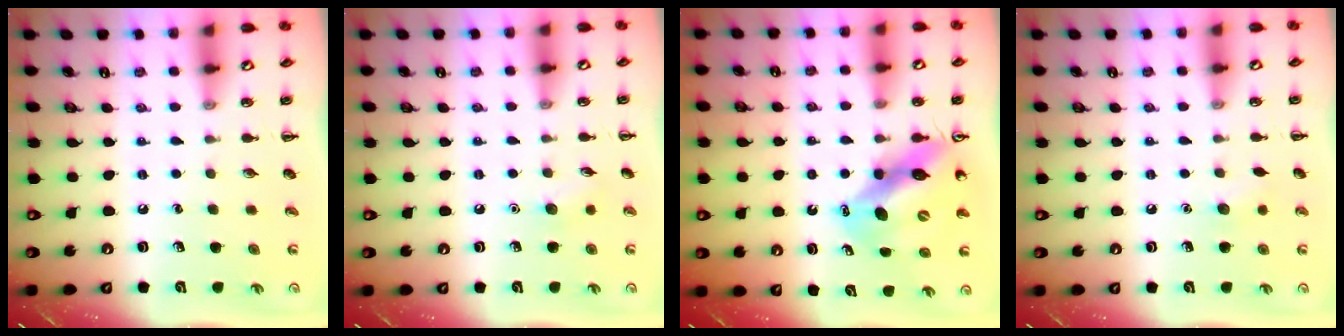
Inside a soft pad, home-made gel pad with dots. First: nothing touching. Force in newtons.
{"total": 6.0, "press": 5.8, "slide": 1.6}
{"total": 11.0, "press": 10.5, "slide": 3.4}
{"total": 4.9, "press": 4.7, "slide": 1.4}